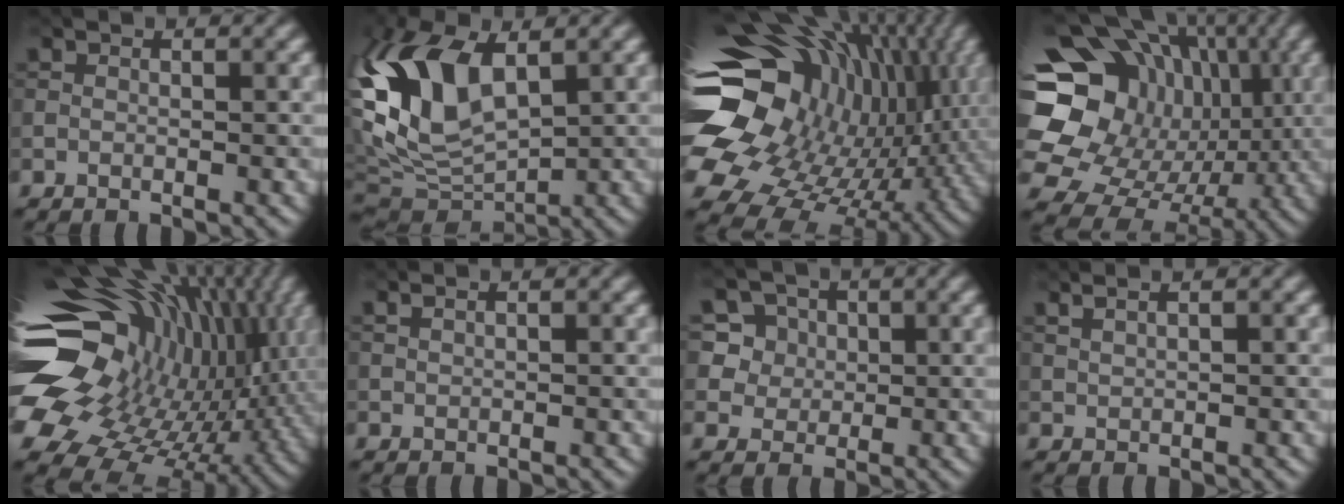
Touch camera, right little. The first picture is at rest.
{"total": 12.2, "force": [2.8, 6.5, 10.0], "torque": [-0.238, 0.009, 0.040]}
{"total": 19.2, "force": [2.0, 13.8, 13.2], "torque": [-0.264, -0.035, 0.070]}
{"total": 21.2, "force": [2.6, 18.6, 9.9], "torque": [-0.214, 0.047, 0.025]}
{"total": 19.9, "force": [0.2, 13.8, 14.4], "torque": [-0.279, -0.028, 0.023]}
{"total": 1.5, "force": [1.2, 0.5, 0.8], "torque": [-0.011, 0.000, 0.011]}
{"total": 7.8, "force": [3.4, 6.4, 2.8], "torque": [-0.057, 0.013, 0.049]}
{"total": 3.0, "force": [2.2, 1.0, 1.8], "torque": [-0.027, 0.018, 0.018]}